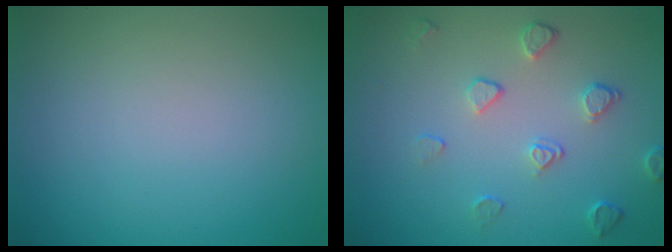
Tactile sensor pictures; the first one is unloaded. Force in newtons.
{"total": 2.1, "press": 1.4, "slide": 1.5}